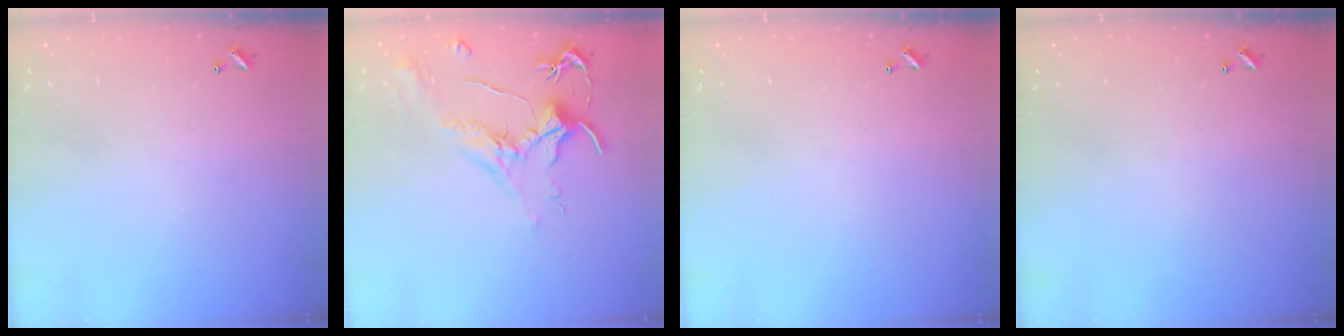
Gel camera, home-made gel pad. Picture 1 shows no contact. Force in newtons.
{"total": 2.0, "press": 1.8, "slide": 0.8}
{"total": 0.0}
{"total": 0.0}